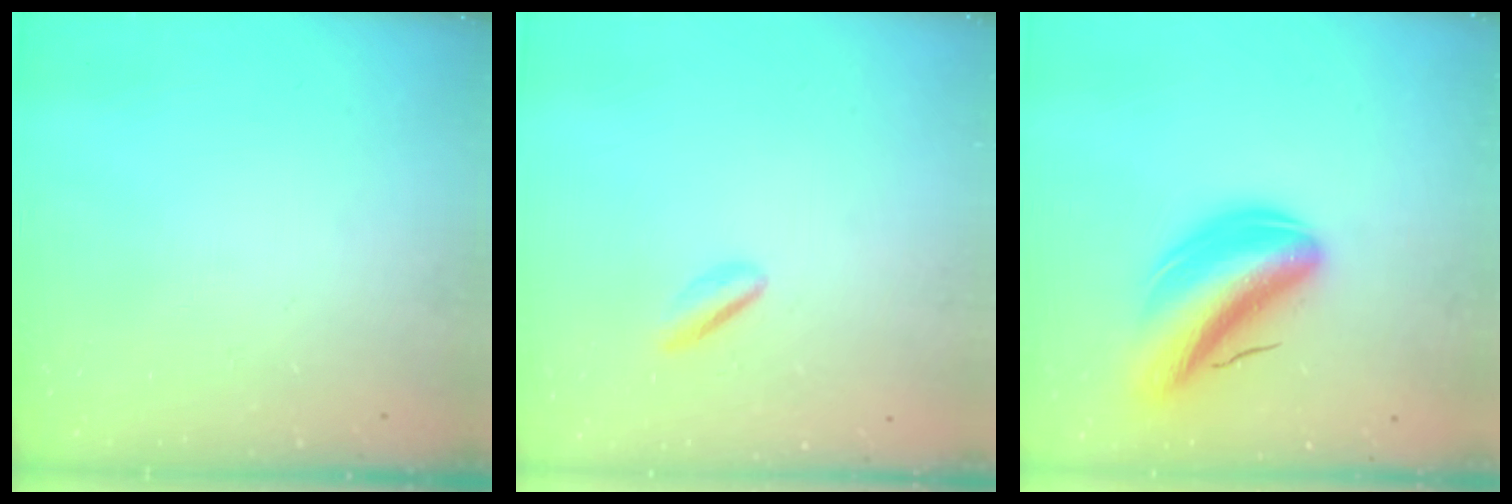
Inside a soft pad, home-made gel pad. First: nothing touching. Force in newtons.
{"total": 1.6, "press": 1.3, "slide": 0.8}
{"total": 13.3, "press": 12.7, "slide": 3.9}